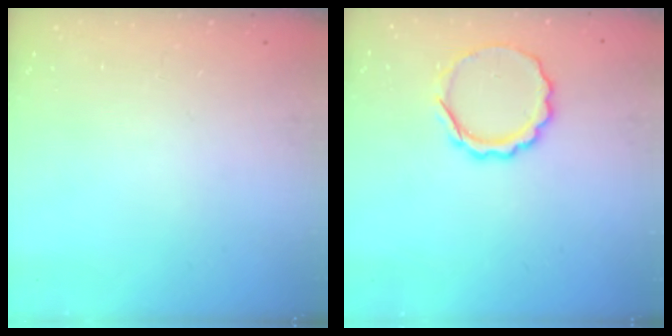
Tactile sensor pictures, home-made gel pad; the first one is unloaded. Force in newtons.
{"total": 8.5, "press": 8.4, "slide": 1.5}